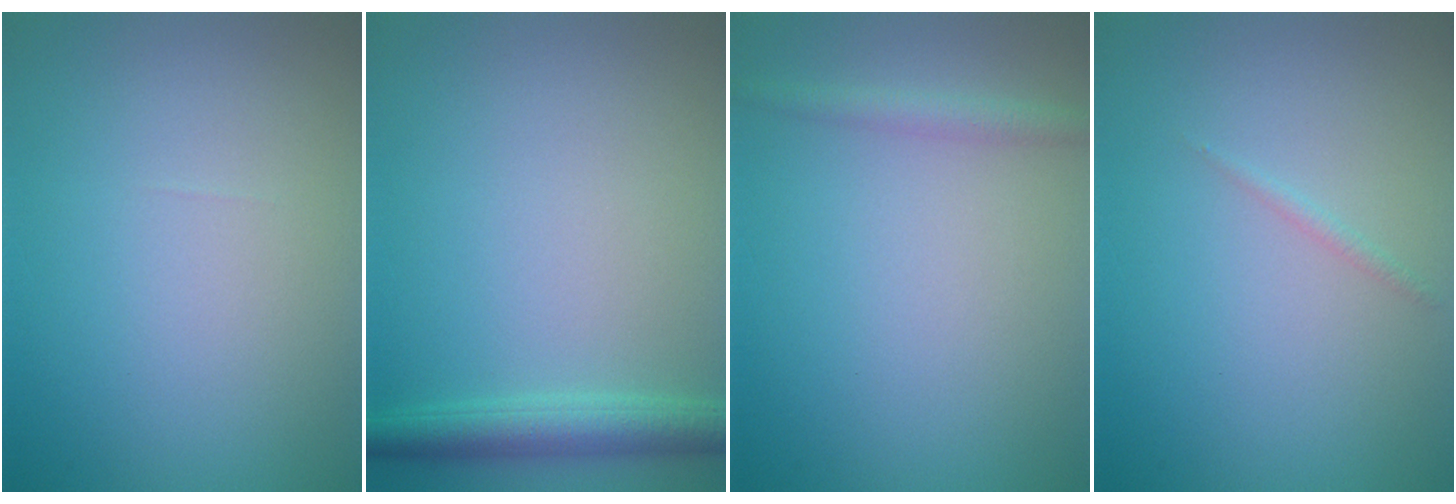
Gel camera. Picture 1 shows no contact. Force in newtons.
{"total": 3.1, "press": 3.1, "slide": 0.1}
{"total": 1.5, "press": 1.5, "slide": 0.0}
{"total": 0.6, "press": 0.6, "slide": 0.0}